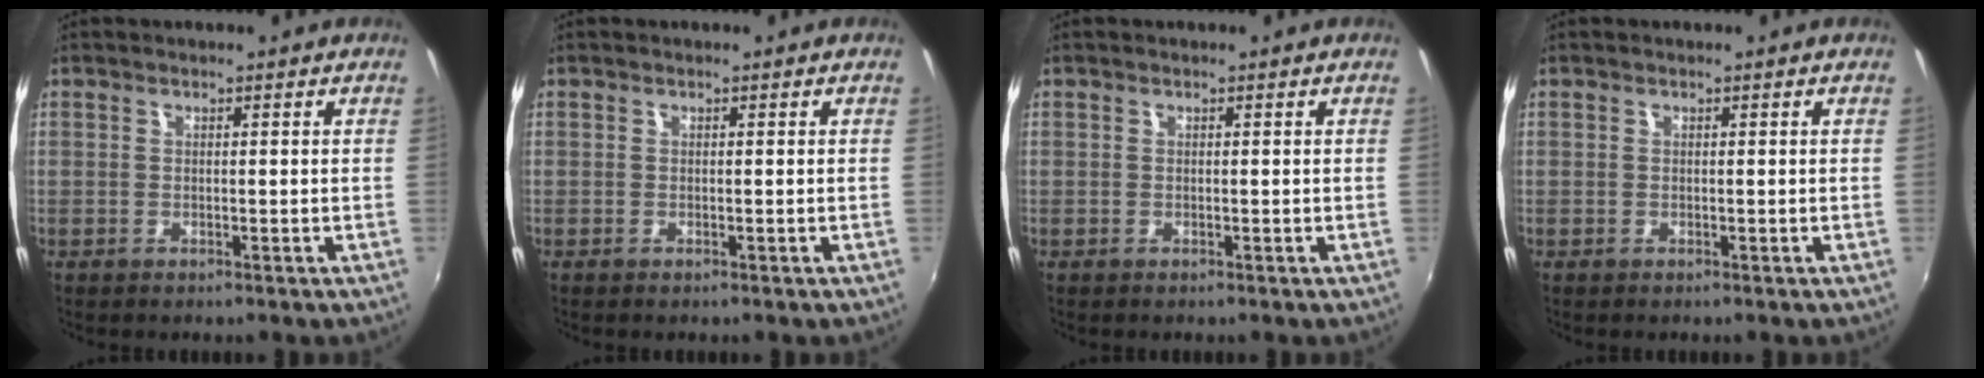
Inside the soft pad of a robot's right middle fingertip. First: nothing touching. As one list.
[{"total": 0.0}, {"total": 0.0}, {"total": 0.0}]